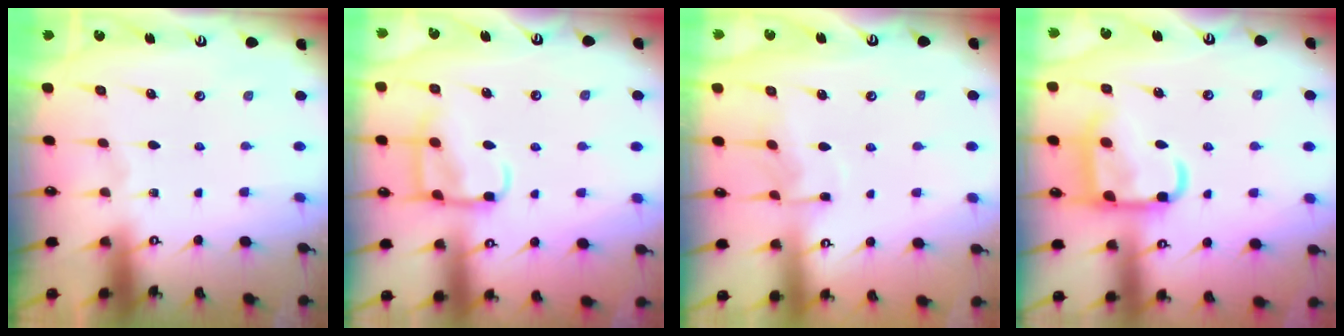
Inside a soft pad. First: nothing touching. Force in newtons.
{"total": 11.6, "press": 11.5, "slide": 1.1}
{"total": 5.6, "press": 5.5, "slide": 0.7}
{"total": 15.3, "press": 15.2, "slide": 1.5}